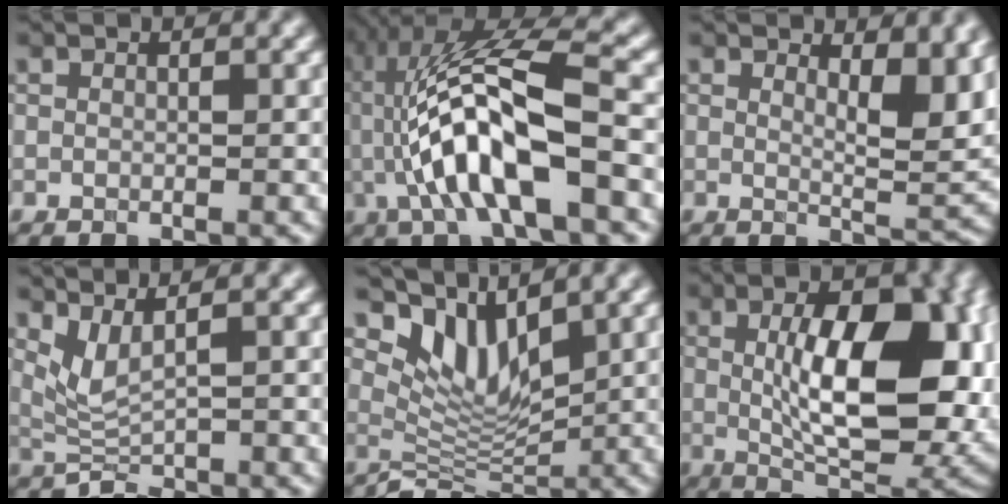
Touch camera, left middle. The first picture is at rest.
{"total": 10.8, "force": [-1.4, 3.0, 10.3], "torque": [-0.196, 0.027, -0.027]}
{"total": 6.2, "force": [2.4, 2.2, 5.3], "torque": [-0.062, -0.007, 0.043]}
{"total": 2.0, "force": [0.6, 0.4, 1.9], "torque": [-0.046, -0.009, 0.023]}
{"total": 3.2, "force": [2.0, 1.5, 2.0], "torque": [-0.044, -0.009, 0.046]}
{"total": 12.8, "force": [0.8, 5.7, 11.4], "torque": [-0.154, -0.002, 0.021]}